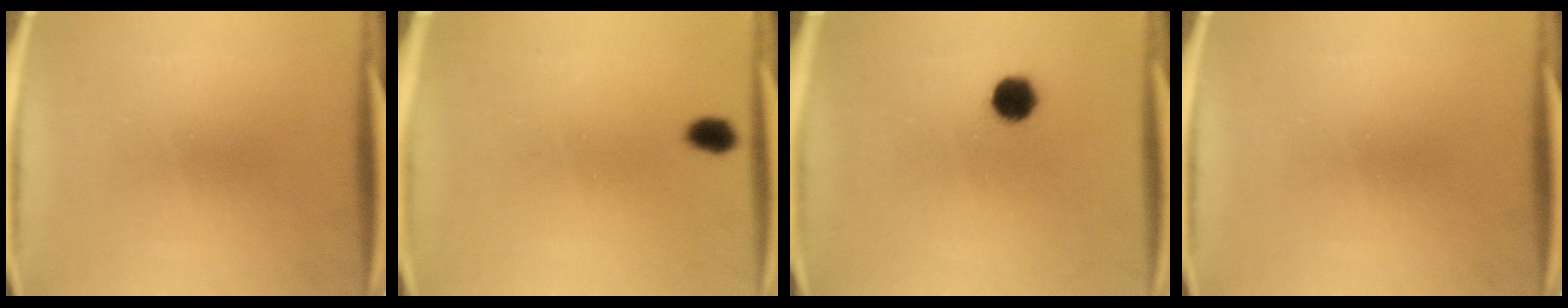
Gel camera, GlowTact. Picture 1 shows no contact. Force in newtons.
{"total": 2.4}
{"total": 5.5}
{"total": 0.0}